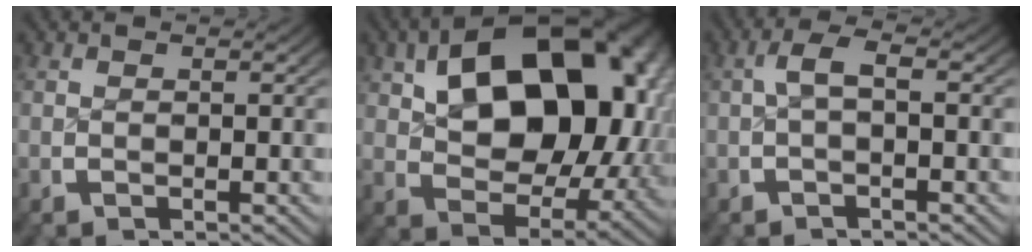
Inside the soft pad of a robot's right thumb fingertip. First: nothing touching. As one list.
[{"total": 17.0, "force": [2.8, 10.6, 13.0], "torque": [-0.200, -0.027, 0.060]}, {"total": 2.4, "force": [0.2, 1.1, 2.1], "torque": [-0.030, 0.012, -0.004]}]